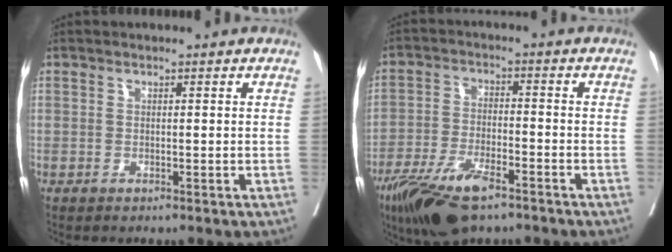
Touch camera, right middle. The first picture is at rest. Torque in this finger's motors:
{"motor_torque": [1.14, -1.00, 0.55, 0.17]}